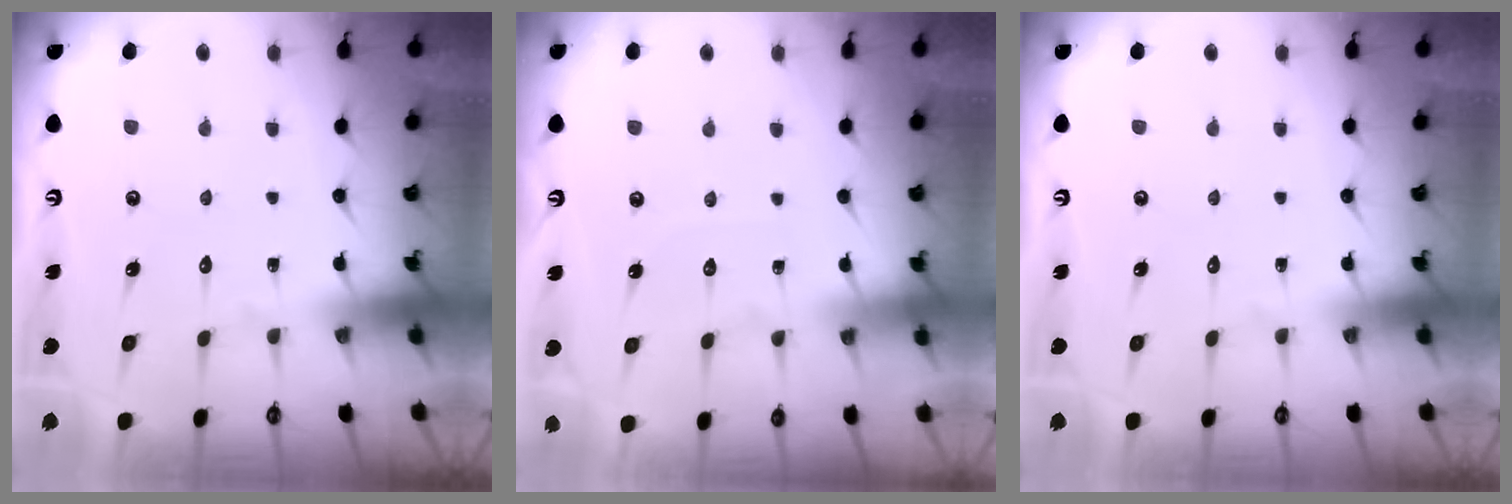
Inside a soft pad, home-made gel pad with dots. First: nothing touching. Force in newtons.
{"total": 2.9, "press": 2.8, "slide": 0.4}
{"total": 0.0}